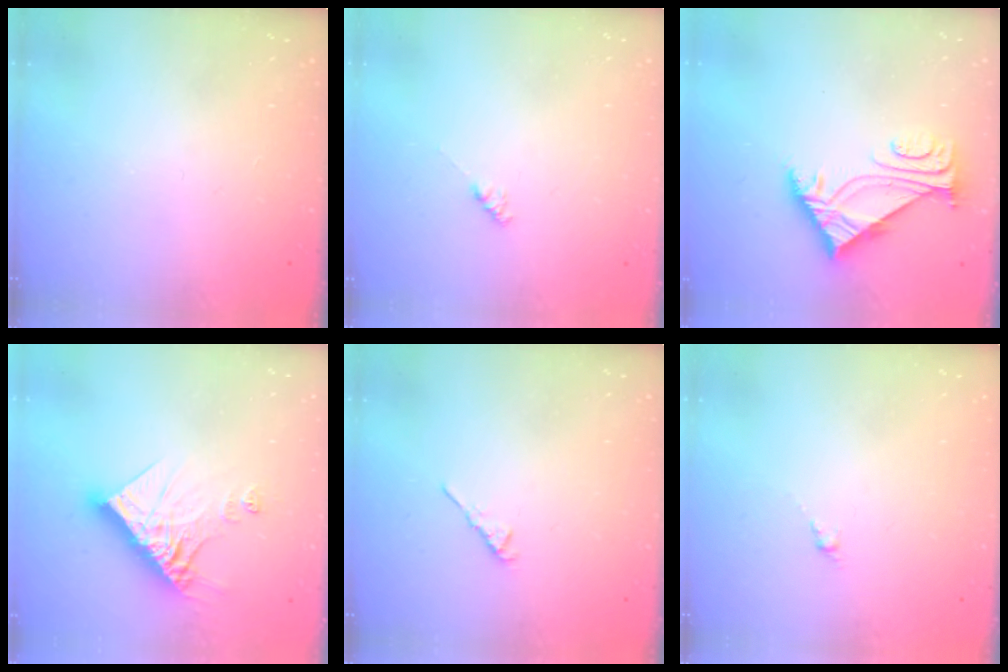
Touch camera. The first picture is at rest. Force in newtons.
{"total": 2.1, "press": 2.0, "slide": 0.5}
{"total": 5.6, "press": 5.5, "slide": 1.0}
{"total": 14.4, "press": 14.3, "slide": 1.5}
{"total": 3.1, "press": 3.0, "slide": 0.8}
{"total": 0.0}